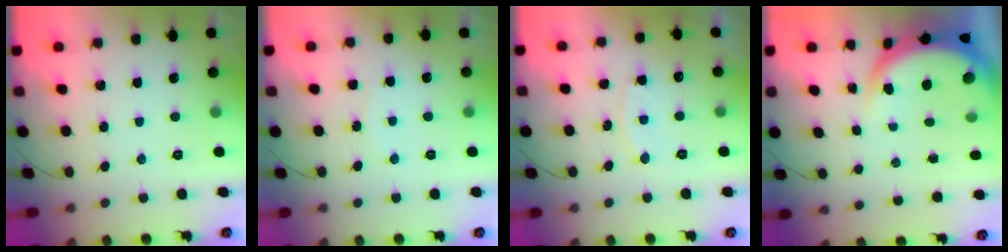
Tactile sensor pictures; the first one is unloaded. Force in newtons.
{"total": 2.8, "press": 2.8, "slide": 0.6}
{"total": 7.9, "press": 7.9, "slide": 0.1}
{"total": 5.7, "press": 5.6, "slide": 0.8}